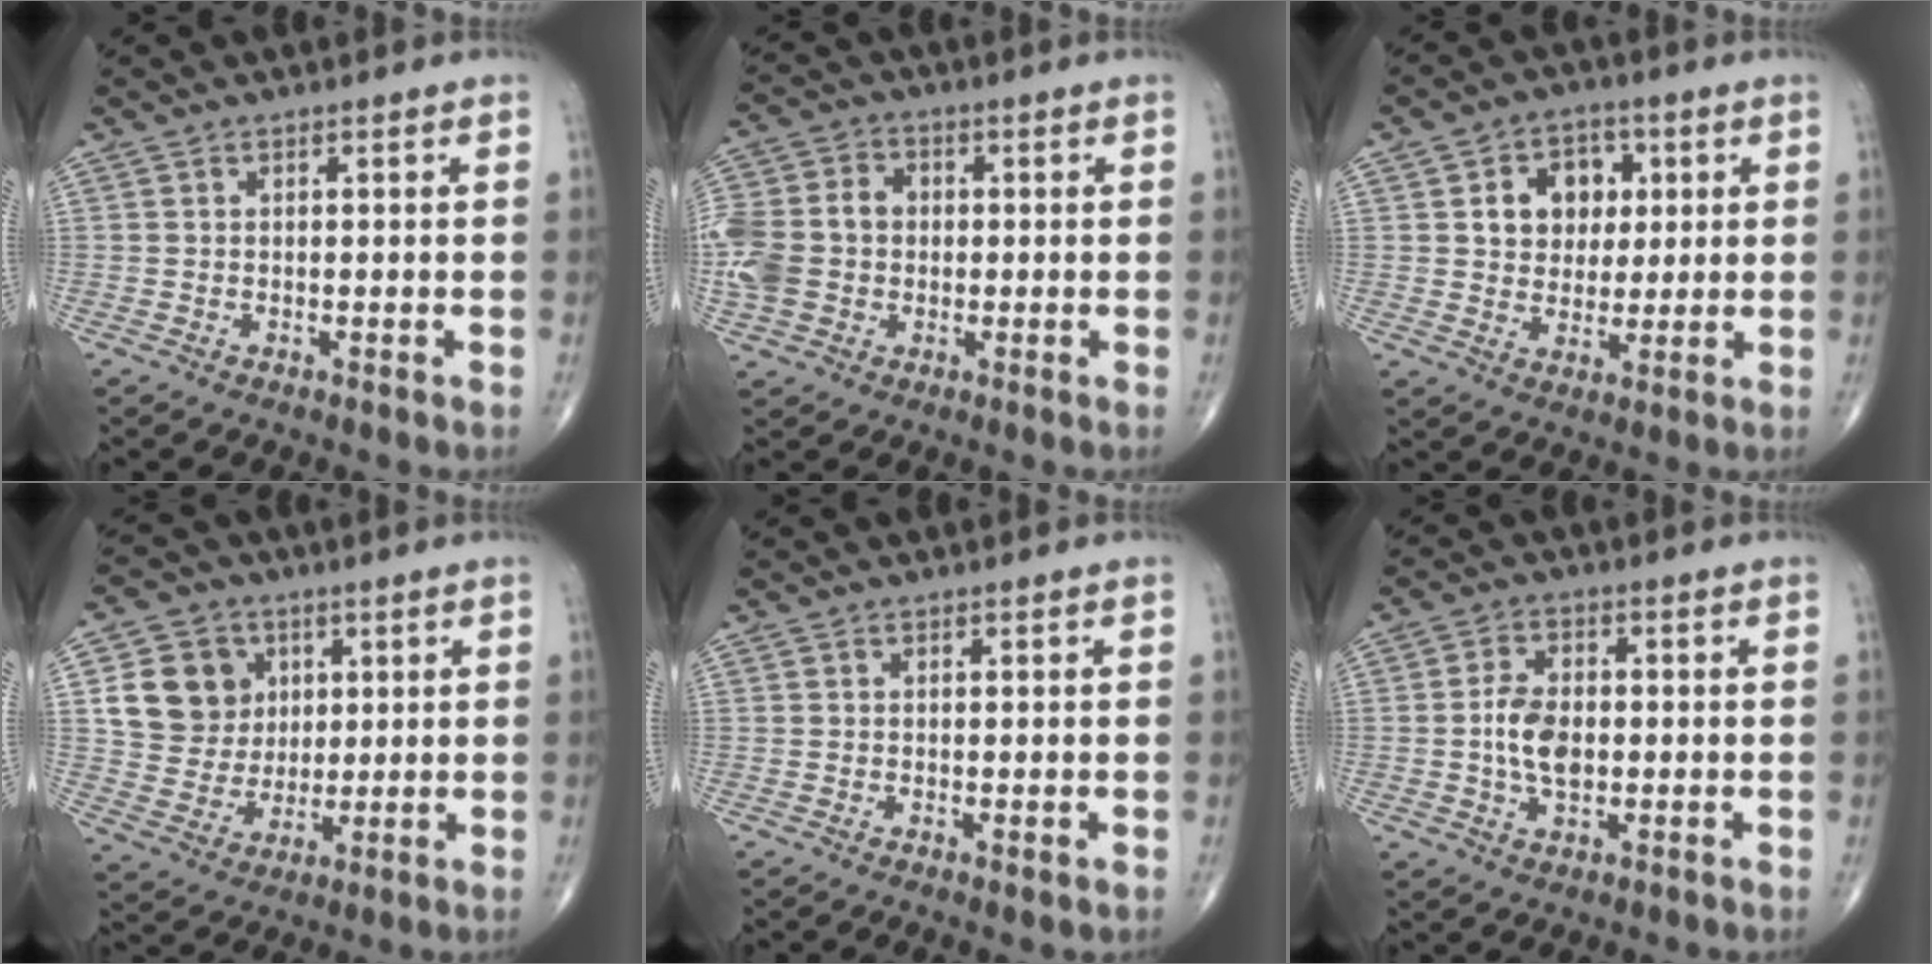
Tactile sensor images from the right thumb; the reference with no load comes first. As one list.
[{"total": 13.0, "force": [-0.8, 10.6, 7.5], "torque": [-0.172, 0.025, -0.015]}, {"total": 9.4, "force": [2.4, 7.5, 5.1], "torque": [-0.030, -0.002, 0.038]}, {"total": 12.0, "force": [3.4, 10.6, 4.6], "torque": [-0.053, -0.005, 0.067]}, {"total": 0.8, "force": [-0.1, 0.2, 0.8], "torque": [-0.015, -0.005, -0.001]}, {"total": 7.1, "force": [-0.5, 4.3, 5.6], "torque": [-0.098, 0.004, -0.012]}]